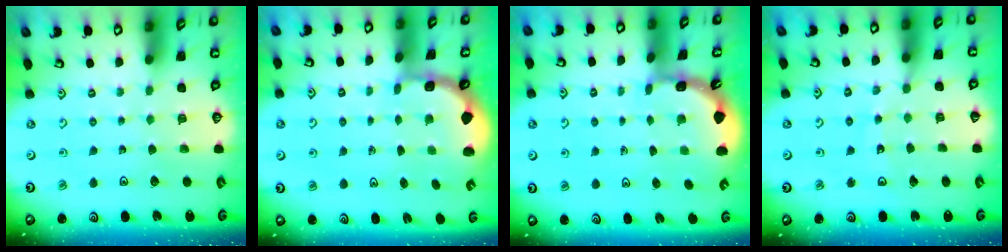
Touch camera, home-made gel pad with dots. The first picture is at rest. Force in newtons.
{"total": 1.6, "press": 1.5, "slide": 0.4}
{"total": 1.9, "press": 1.9, "slide": 0.1}
{"total": 8.6, "press": 8.5, "slide": 1.1}